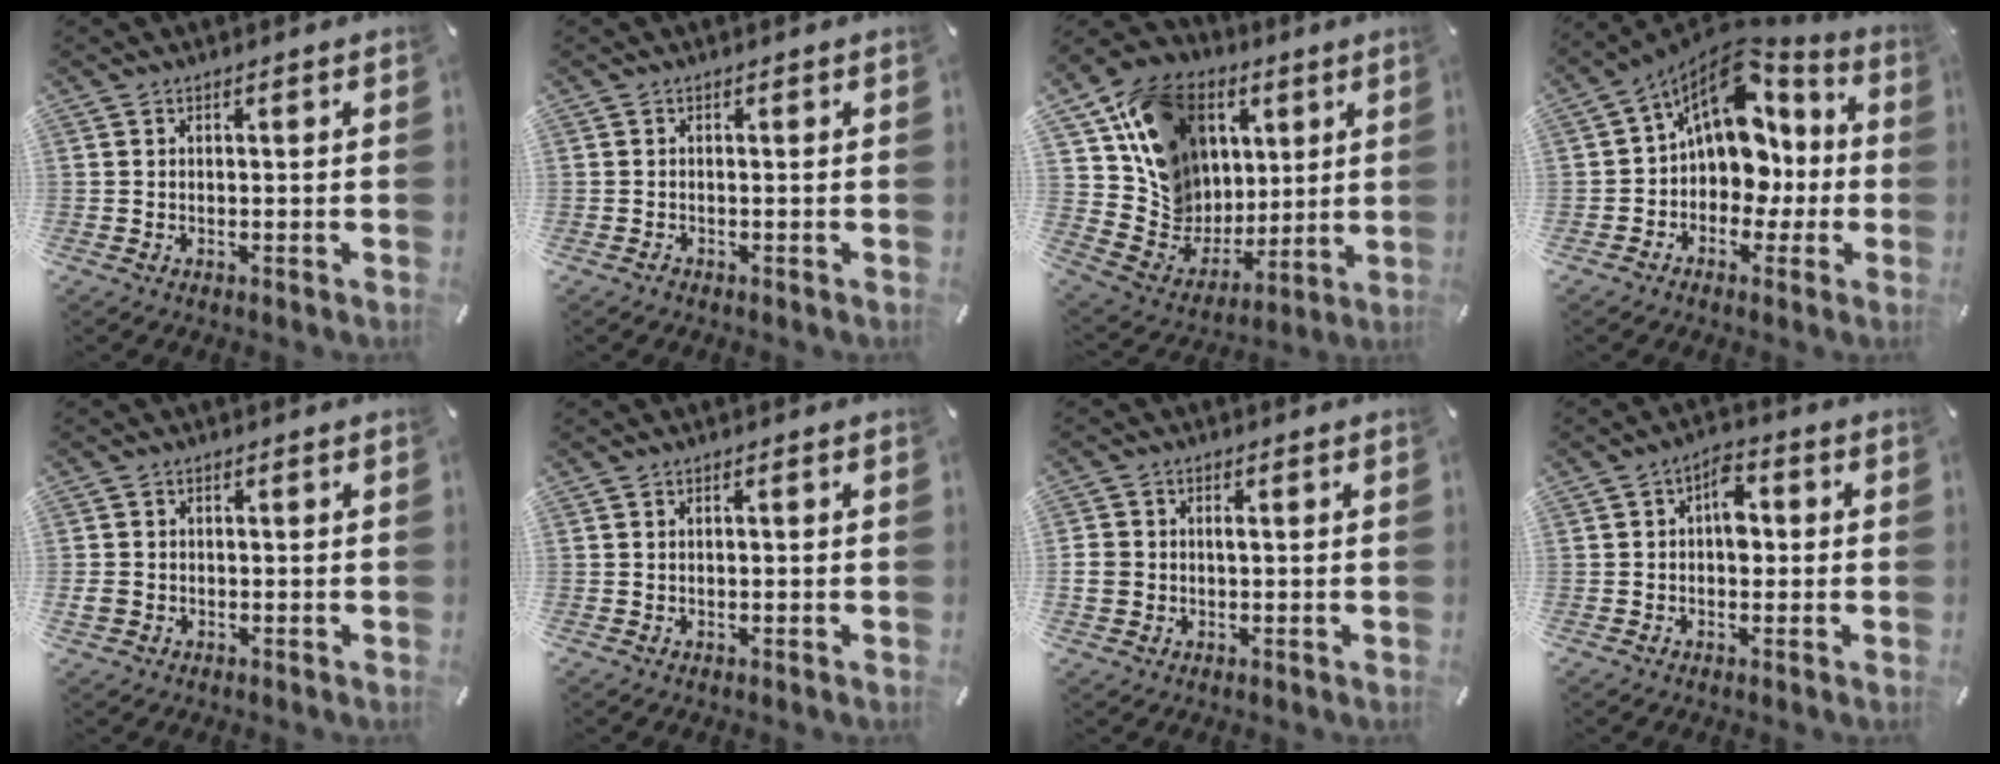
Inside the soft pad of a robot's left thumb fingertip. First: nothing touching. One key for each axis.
{"total": 0.6, "fx": -0.4, "fy": 0.4, "fz": -0.2, "tx": 0.006, "ty": 0.007, "tz": -0.010}
{"total": 17.2, "fx": 6.6, "fy": 14.7, "fz": 6.0, "tx": -0.106, "ty": -0.034, "tz": 0.138}
{"total": 15.8, "fx": 3.9, "fy": 11.7, "fz": 10.0, "tx": -0.161, "ty": -0.032, "tz": 0.072}
{"total": 2.4, "fx": -0.6, "fy": 2.2, "fz": 0.9, "tx": -0.023, "ty": 0.002, "tz": -0.014}
{"total": 0.7, "fx": 0.0, "fy": 0.3, "fz": 0.6, "tx": -0.012, "ty": 0.002, "tz": 0.000}
{"total": 4.0, "fx": 0.0, "fy": 3.4, "fz": 2.1, "tx": -0.040, "ty": 0.003, "tz": -0.003}
{"total": 6.0, "fx": 0.2, "fy": 3.7, "fz": 4.7, "tx": -0.058, "ty": 0.004, "tz": -0.005}